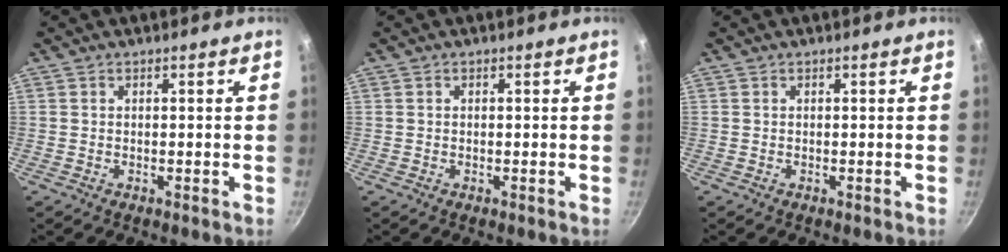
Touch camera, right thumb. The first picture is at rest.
{"total": 0.0}
{"total": 0.0}